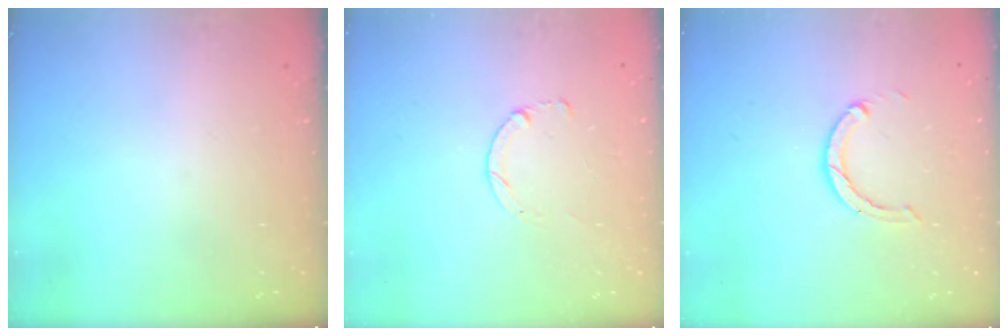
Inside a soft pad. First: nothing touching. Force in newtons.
{"total": 0.0}
{"total": 3.6, "press": 3.5, "slide": 0.5}